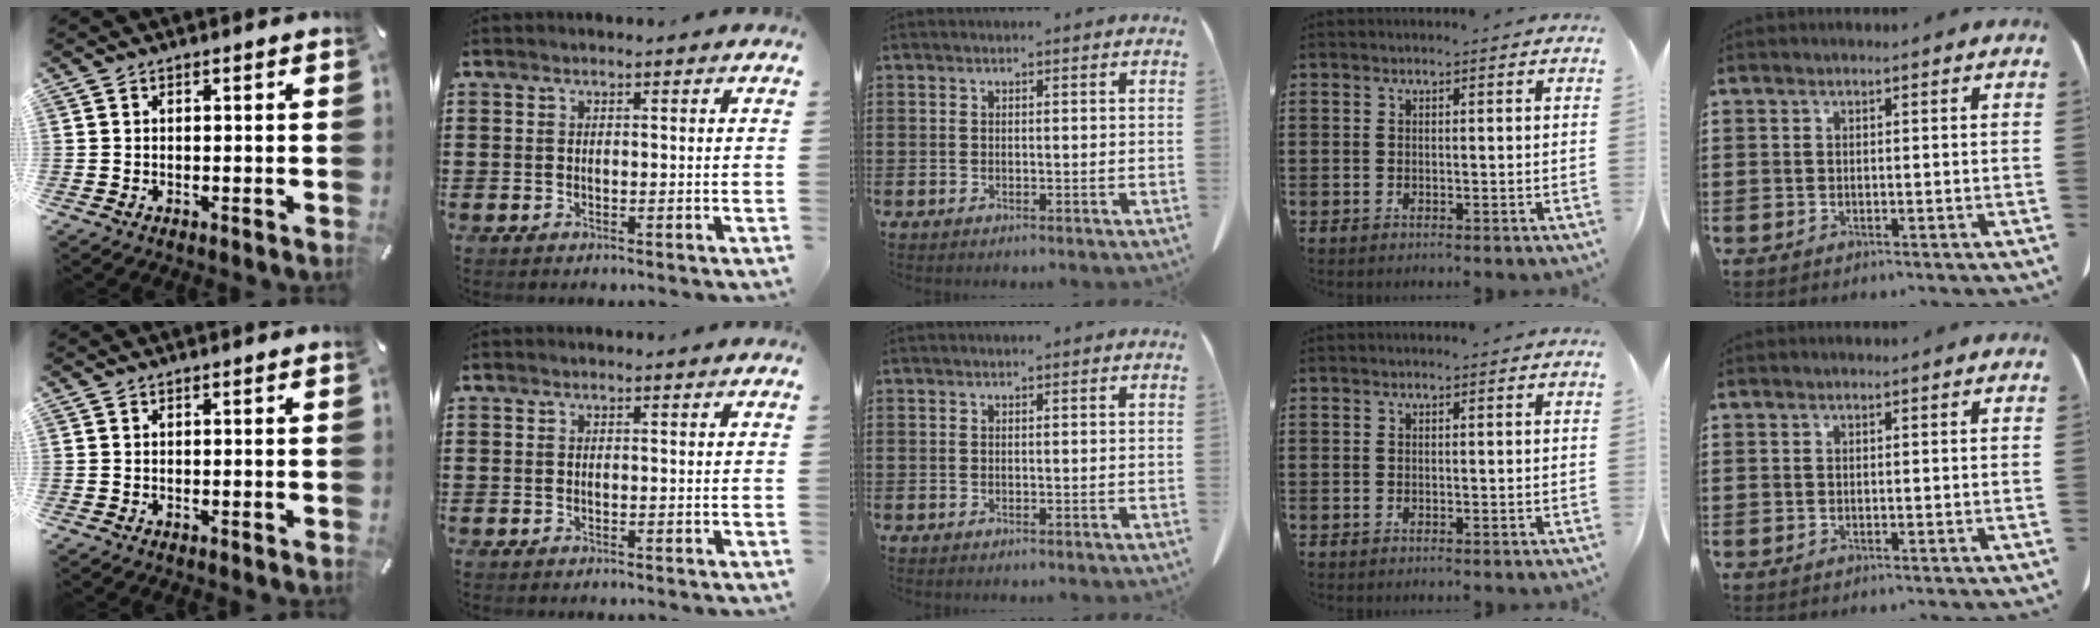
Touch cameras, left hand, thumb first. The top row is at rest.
{}